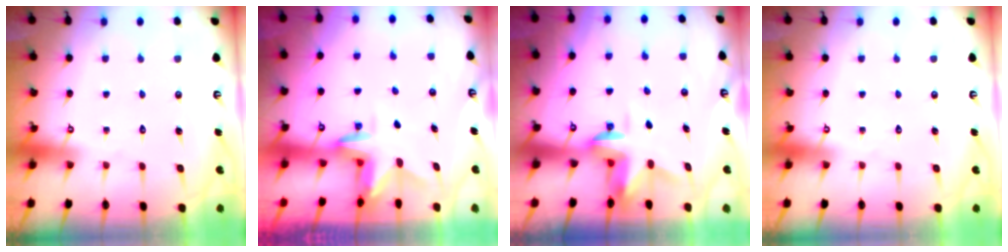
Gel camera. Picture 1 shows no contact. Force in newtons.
{"total": 3.0, "press": 3.0, "slide": 0.2}
{"total": 3.3, "press": 3.2, "slide": 0.5}
{"total": 0.0}